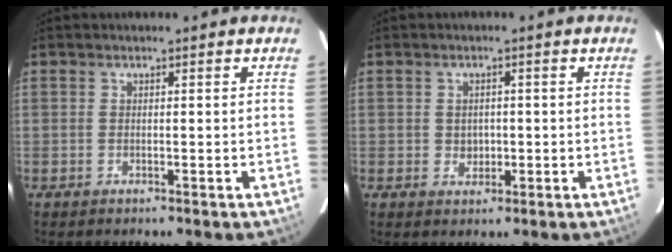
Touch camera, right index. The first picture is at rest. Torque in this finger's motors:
{"motor_torque": [0.01, 0.04, 0.01, 0.00]}